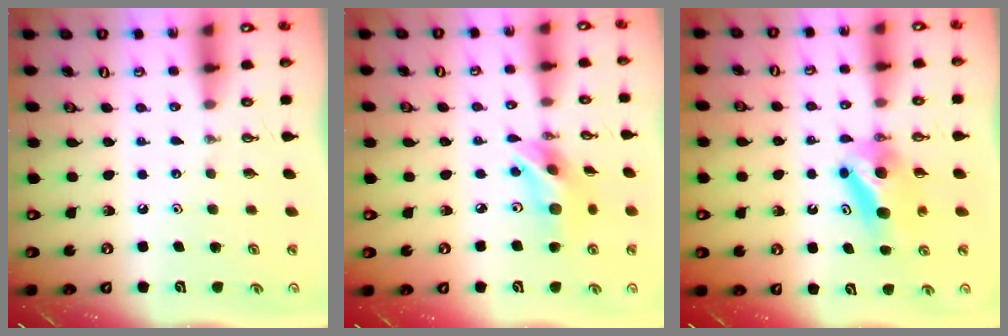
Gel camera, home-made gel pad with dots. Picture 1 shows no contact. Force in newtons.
{"total": 13.4, "press": 13.0, "slide": 3.3}
{"total": 7.4, "press": 7.1, "slide": 1.9}